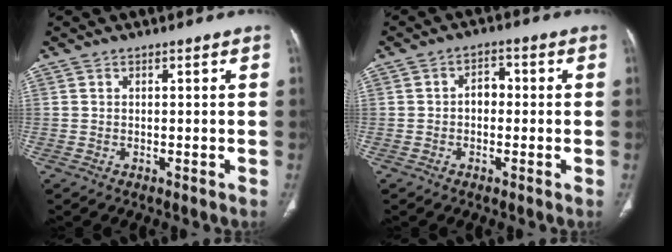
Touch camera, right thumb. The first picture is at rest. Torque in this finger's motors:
{"motor_torque": [0.76, 0.72, 0.65, -0.12, -0.02]}